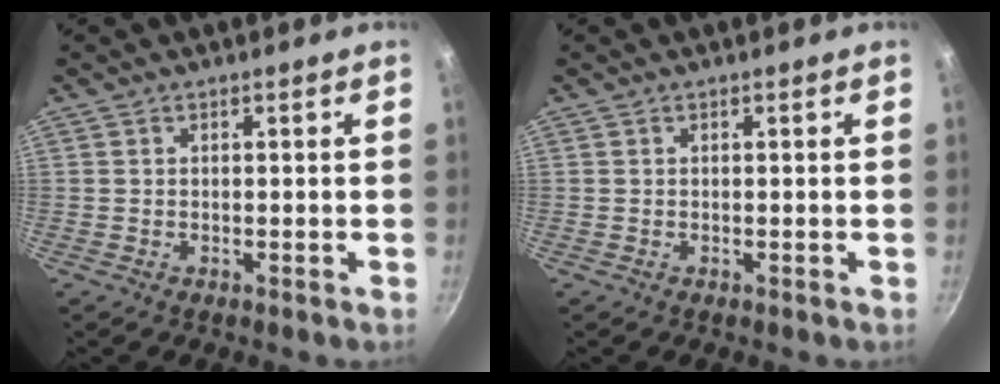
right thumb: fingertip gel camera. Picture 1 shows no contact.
{"total": 0.0}